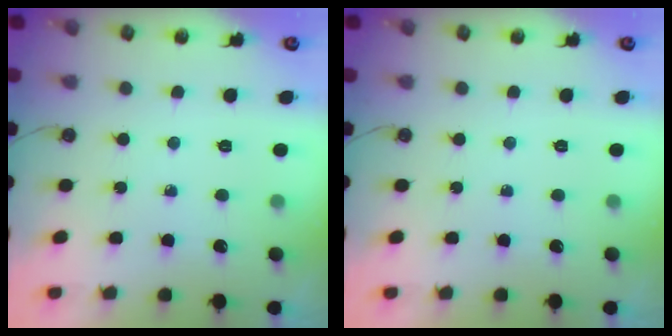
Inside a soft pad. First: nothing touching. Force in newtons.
{"total": 0.0}